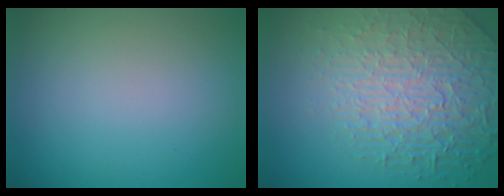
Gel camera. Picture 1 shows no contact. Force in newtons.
{"total": 7.8, "press": 5.9, "slide": 5.1}